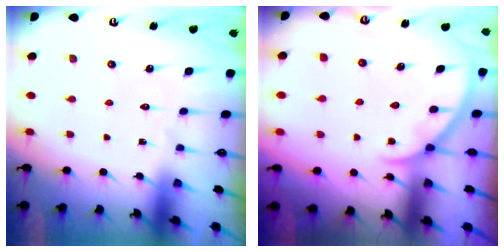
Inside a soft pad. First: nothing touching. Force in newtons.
{"total": 2.9, "press": 2.9, "slide": 0.4}